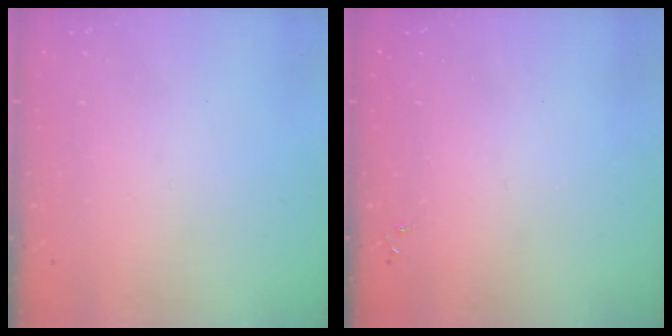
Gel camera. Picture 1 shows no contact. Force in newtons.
{"total": 0.0}